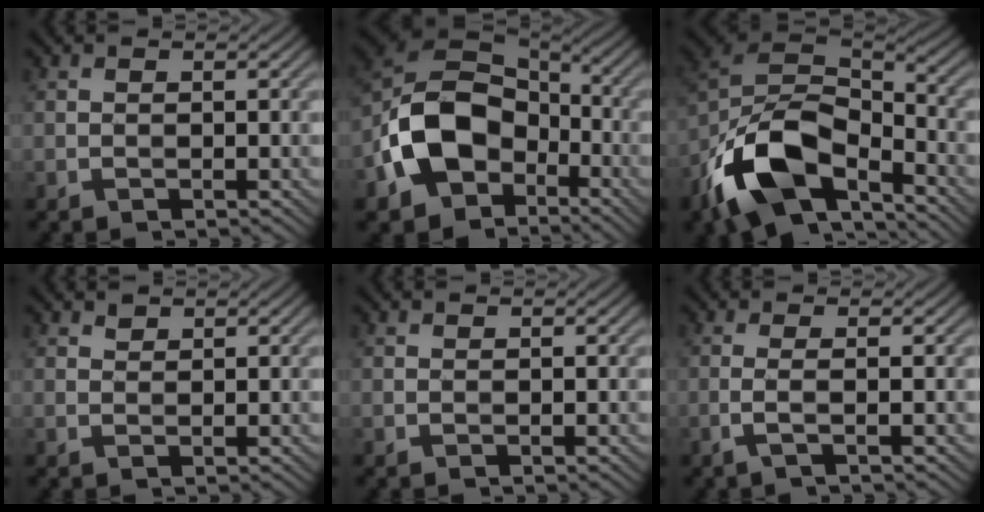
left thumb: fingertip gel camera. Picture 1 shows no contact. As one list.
[{"total": 13.6, "force": [-4.7, 10.0, 7.9], "torque": [-0.172, -0.020, -0.098]}, {"total": 15.5, "force": [-9.0, 7.8, 10.0], "torque": [-0.229, -0.030, -0.173]}, {"total": 0.8, "force": [0.7, 0.3, 0.2], "torque": [-0.006, -0.001, 0.016]}, {"total": 0.0}, {"total": 2.0, "force": [-0.3, 0.3, 2.0], "torque": [-0.034, 0.005, -0.018]}]